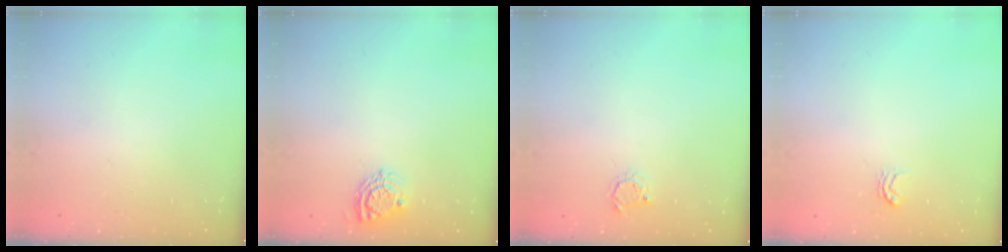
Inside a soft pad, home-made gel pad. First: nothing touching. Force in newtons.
{"total": 7.5, "press": 7.5, "slide": 0.2}
{"total": 3.3, "press": 3.2, "slide": 0.4}
{"total": 3.0, "press": 3.0, "slide": 0.4}